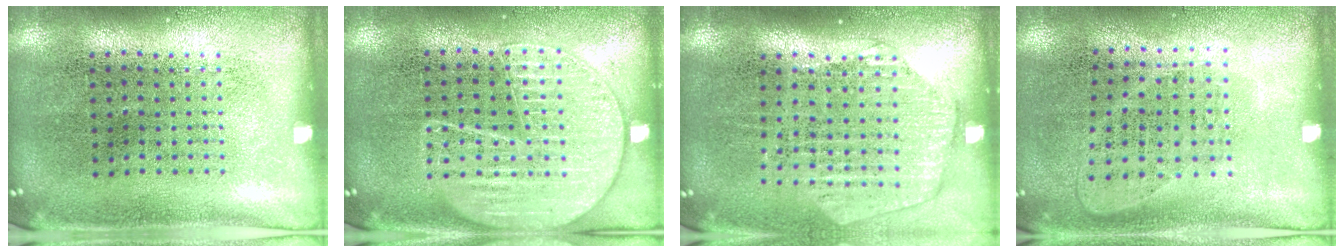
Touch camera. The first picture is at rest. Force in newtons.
{"total": 1.6, "press": 1.6, "slide": 0.1}
{"total": 1.8, "press": 1.7, "slide": 0.6}
{"total": 1.0, "press": 0.9, "slide": 0.5}